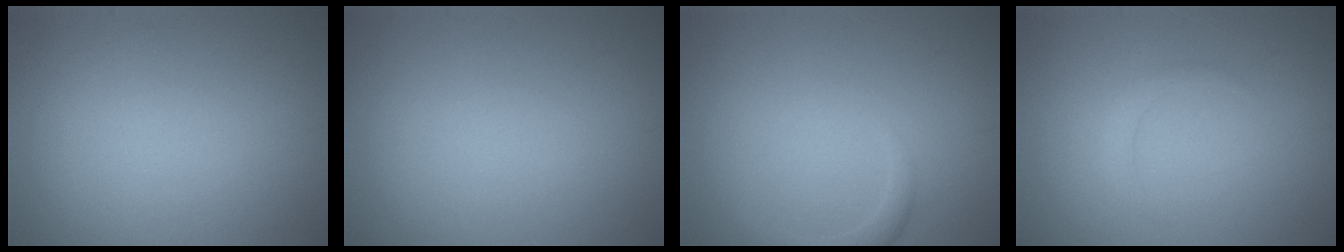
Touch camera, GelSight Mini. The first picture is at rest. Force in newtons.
{"total": 0.0}
{"total": 1.4, "press": 1.4, "slide": 0.1}
{"total": 1.1, "press": 1.1, "slide": 0.1}